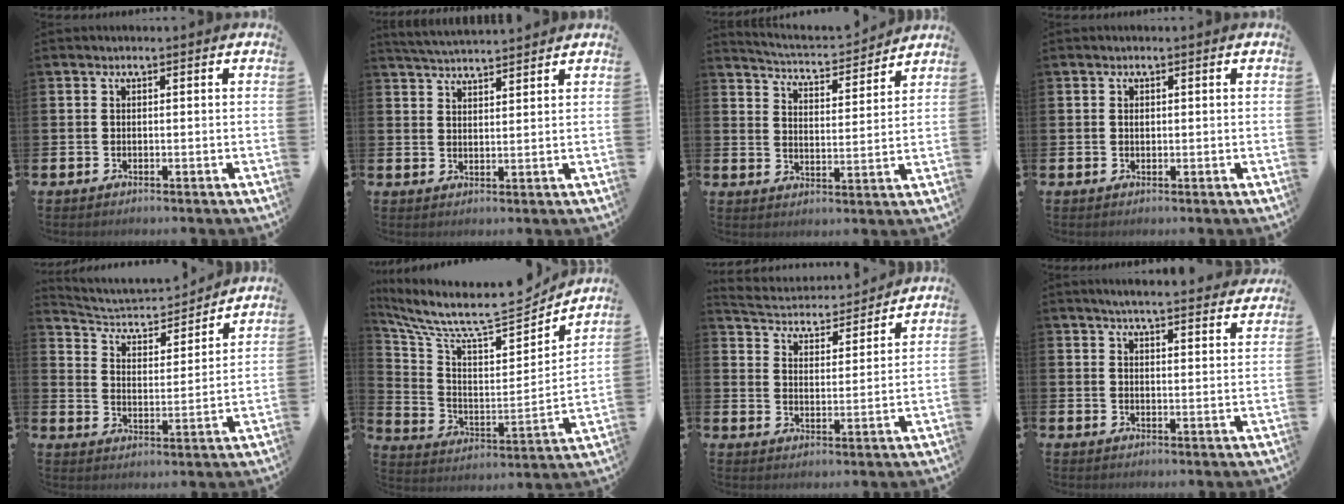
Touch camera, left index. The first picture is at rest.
{"total": 3.9, "force": [3.9, 0.1, 0.1], "torque": [-0.013, -0.020, 0.071]}
{"total": 4.5, "force": [4.5, 0.5, 0.3], "torque": [-0.035, -0.039, 0.075]}
{"total": 0.6, "force": [0.2, 0.4, 0.4], "torque": [0.000, 0.000, 0.002]}
{"total": 5.7, "force": [5.4, 1.5, 1.0], "torque": [-0.050, -0.049, 0.088]}
{"total": 9.3, "force": [8.4, 1.6, 3.8], "torque": [-0.119, -0.072, 0.135]}
{"total": 4.3, "force": [4.0, 1.3, 0.3], "torque": [-0.036, -0.036, 0.065]}
{"total": 4.9, "force": [4.8, -0.1, 1.2], "torque": [-0.024, -0.031, 0.082]}